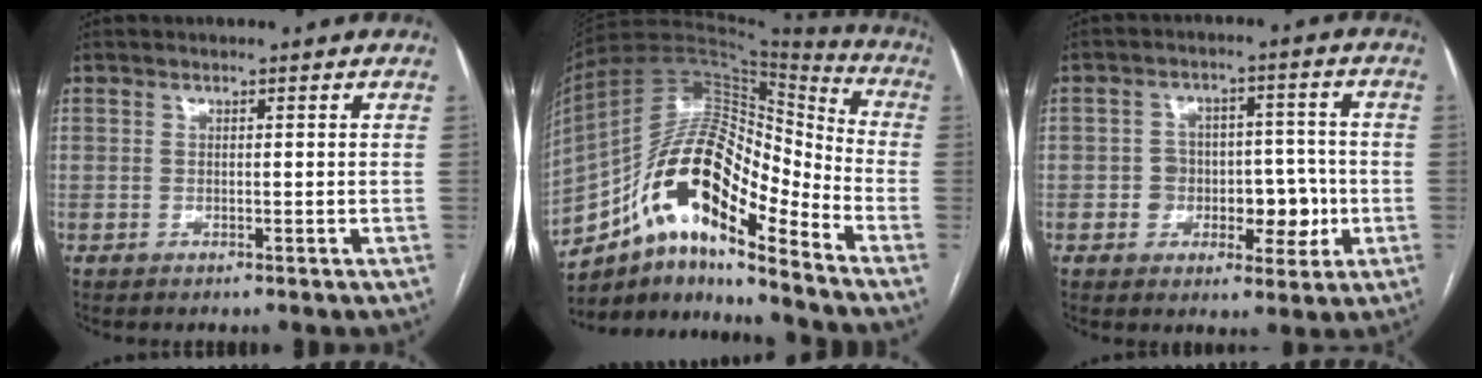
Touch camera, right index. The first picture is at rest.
{"total": 18.7, "force": [-10.5, 5.3, 14.5], "torque": [-0.265, 0.043, -0.177]}
{"total": 7.7, "force": [-1.7, 5.7, 4.9], "torque": [-0.052, 0.033, -0.019]}